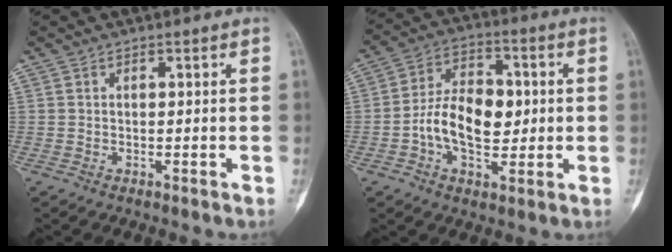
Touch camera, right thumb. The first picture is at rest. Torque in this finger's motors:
{"motor_torque": [0.93, 0.94, 0.44, -0.43, 0.08]}